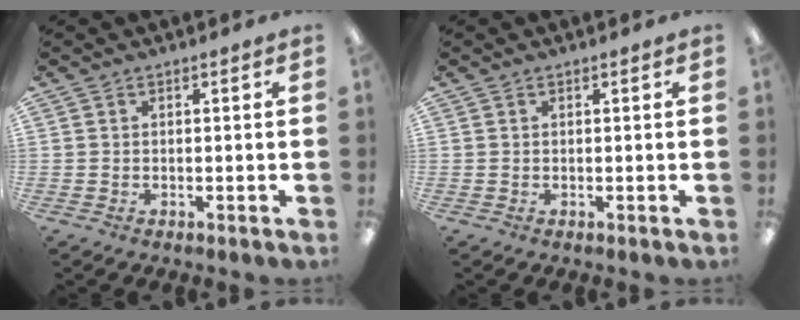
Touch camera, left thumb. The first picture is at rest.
{"total": 0.0}